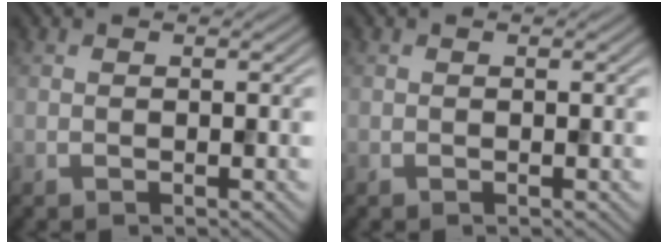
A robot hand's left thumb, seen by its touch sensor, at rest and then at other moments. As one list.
[{"total": 0.0}]